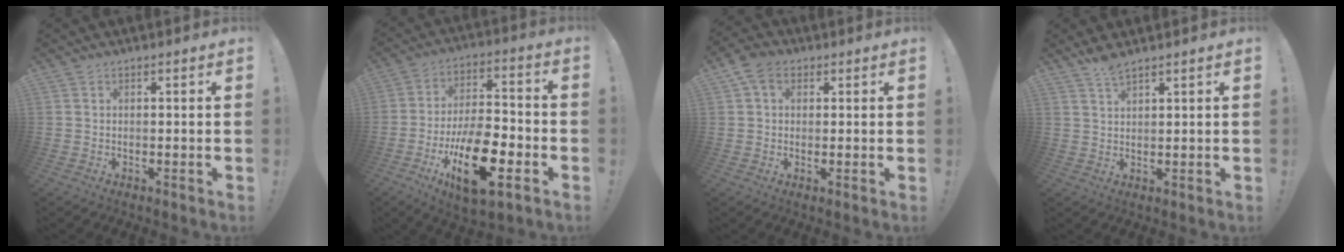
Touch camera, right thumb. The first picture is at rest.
{"total": 19.9, "force": [-8.8, 8.5, 15.7], "torque": [-0.275, 0.046, -0.139]}
{"total": 5.8, "force": [2.1, 4.2, 3.4], "torque": [-0.055, 0.000, 0.044]}
{"total": 3.6, "force": [3.0, 0.5, 1.9], "torque": [-0.031, -0.019, 0.052]}